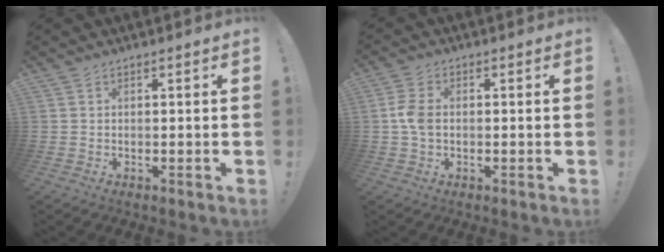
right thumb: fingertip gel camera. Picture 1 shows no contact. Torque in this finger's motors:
{"motor_torque": [0.91, 0.71, 0.87, -0.18, 0.36]}